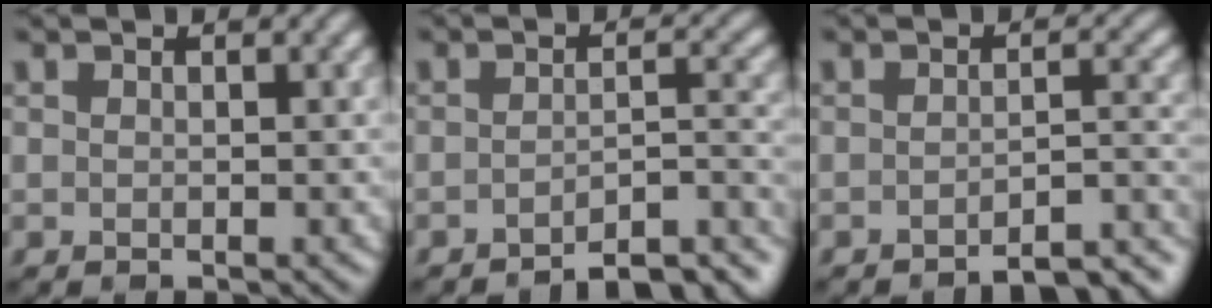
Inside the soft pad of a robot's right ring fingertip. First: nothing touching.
{"total": 6.8, "force": [-5.8, 1.5, 3.2], "torque": [-0.030, 0.009, -0.077]}
{"total": 5.7, "force": [-4.9, 1.3, 2.7], "torque": [-0.021, 0.009, -0.060]}